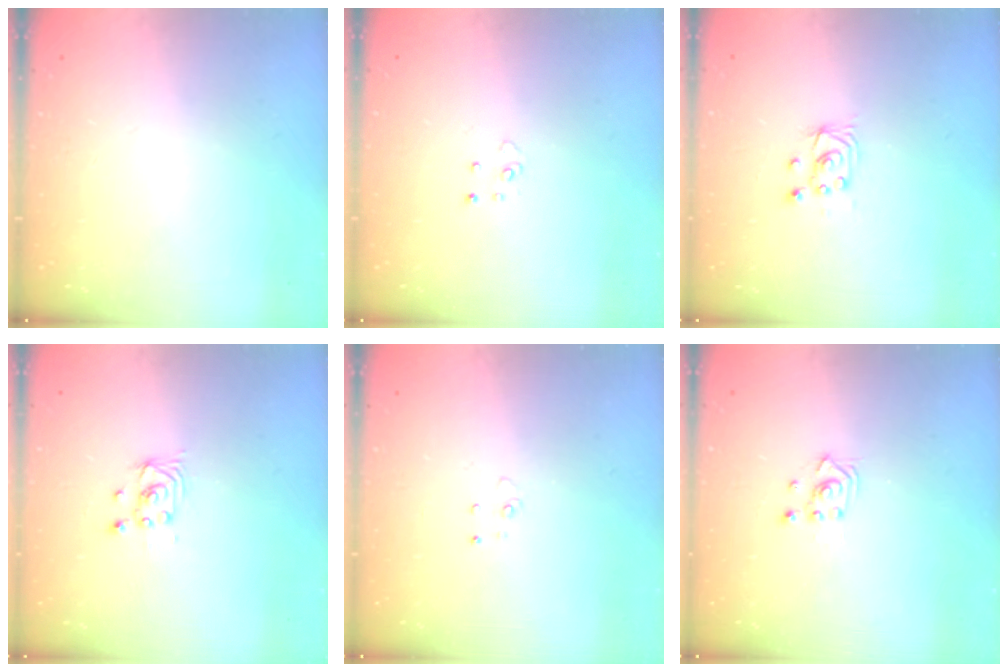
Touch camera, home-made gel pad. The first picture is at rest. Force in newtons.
{"total": 3.2, "press": 3.2, "slide": 0.3}
{"total": 4.0, "press": 4.0, "slide": 0.4}
{"total": 2.2, "press": 2.2, "slide": 0.2}
{"total": 2.7, "press": 2.7, "slide": 0.2}
{"total": 2.5, "press": 2.5, "slide": 0.3}